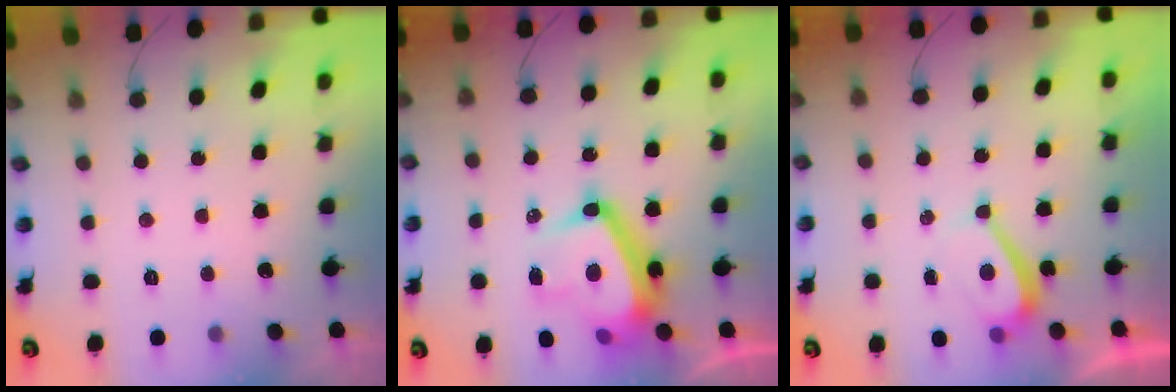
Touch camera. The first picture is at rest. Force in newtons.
{"total": 14.5, "press": 14.3, "slide": 2.1}
{"total": 2.2, "press": 2.1, "slide": 0.6}